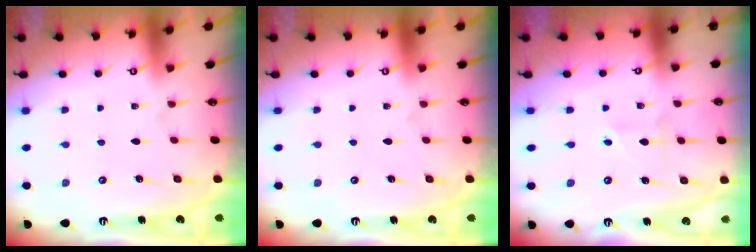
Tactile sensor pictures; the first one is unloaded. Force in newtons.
{"total": 0.0}
{"total": 2.0, "press": 2.0, "slide": 0.2}